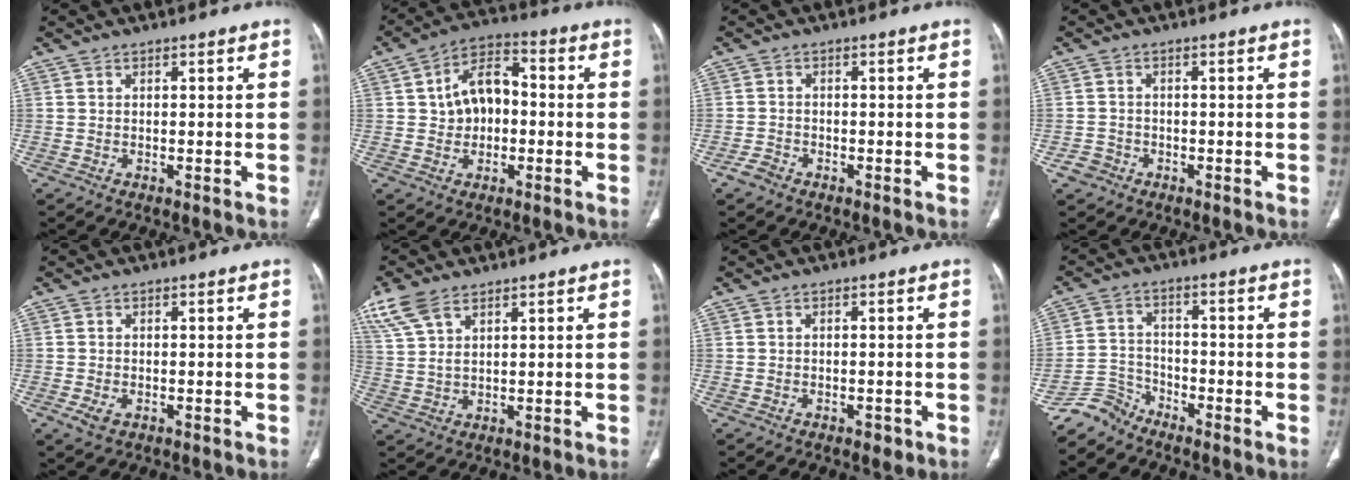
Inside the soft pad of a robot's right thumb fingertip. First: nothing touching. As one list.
[{"total": 10.1, "force": [0.3, 7.1, 7.1], "torque": [-0.096, 0.028, -0.004]}, {"total": 2.1, "force": [-1.4, 1.4, 0.7], "torque": [-0.019, 0.007, -0.026]}, {"total": 2.3, "force": [-1.2, 2.0, 0.2], "torque": [-0.001, 0.012, -0.023]}, {"total": 2.5, "force": [-0.9, 1.6, 1.7], "torque": [-0.038, -0.003, -0.012]}, {"total": 7.3, "force": [4.8, 3.3, 4.5], "torque": [-0.107, 0.000, 0.107]}, {"total": 1.7, "force": [-0.8, 1.1, 1.0], "torque": [-0.009, 0.002, -0.007]}, {"total": 5.0, "force": [-4.7, 1.6, -0.5], "torque": [0.010, 0.030, -0.101]}]